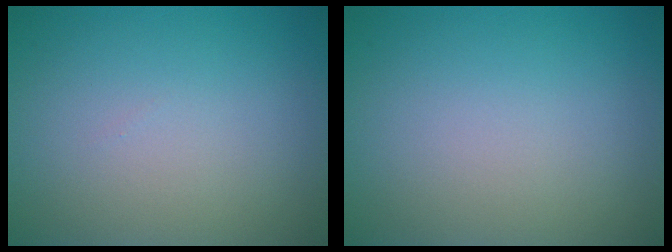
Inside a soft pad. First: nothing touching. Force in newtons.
{"total": 0.0}